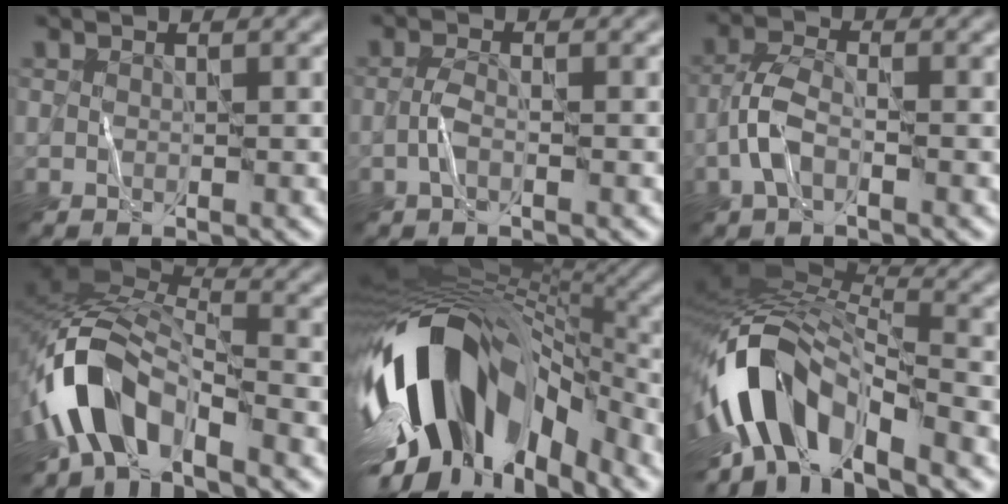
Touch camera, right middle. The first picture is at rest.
{"total": 1.4, "force": [-0.7, 0.3, 1.1], "torque": [-0.025, 0.003, -0.020]}
{"total": 2.9, "force": [-1.4, 1.2, 2.3], "torque": [-0.048, 0.007, -0.040]}
{"total": 7.7, "force": [-4.7, 3.6, 5.0], "torque": [-0.089, 0.006, -0.106]}
{"total": 15.2, "force": [-5.2, 8.5, 11.4], "torque": [-0.198, -0.010, -0.084]}
{"total": 10.7, "force": [-4.7, 5.2, 8.1], "torque": [-0.138, 0.009, -0.092]}